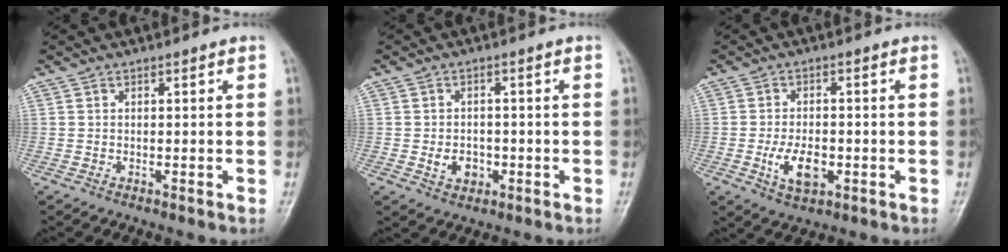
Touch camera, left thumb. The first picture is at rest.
{"total": 4.1, "force": [-1.1, 3.2, 2.3], "torque": [-0.025, 0.005, -0.015]}
{"total": 6.6, "force": [-1.8, 3.8, 5.1], "torque": [-0.086, 0.002, -0.027]}